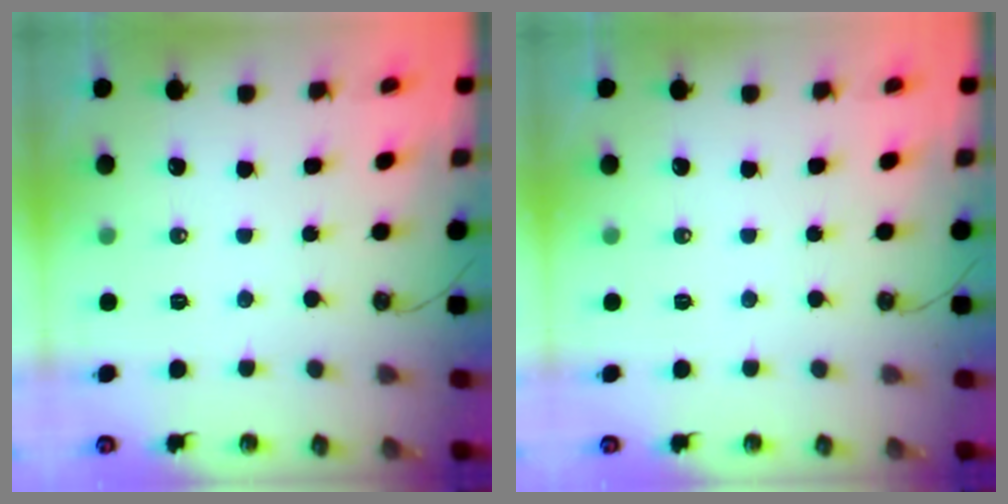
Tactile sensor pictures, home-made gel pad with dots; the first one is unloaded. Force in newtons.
{"total": 0.0}